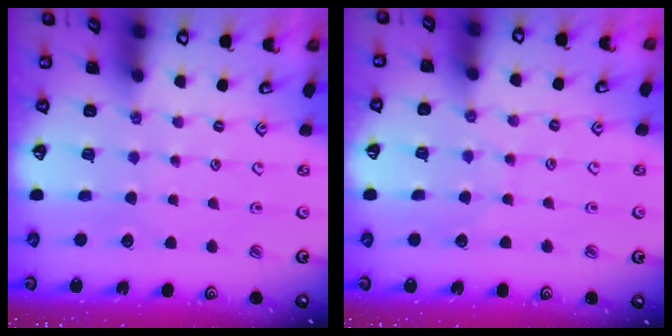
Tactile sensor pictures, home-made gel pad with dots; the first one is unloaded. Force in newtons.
{"total": 4.3, "press": 4.3, "slide": 0.5}